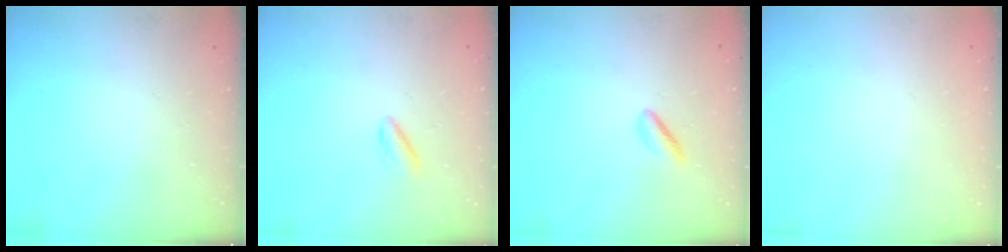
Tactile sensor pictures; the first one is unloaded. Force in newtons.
{"total": 3.0, "press": 2.7, "slide": 1.4}
{"total": 1.8, "press": 1.5, "slide": 0.9}
{"total": 2.2, "press": 2.2, "slide": 0.1}